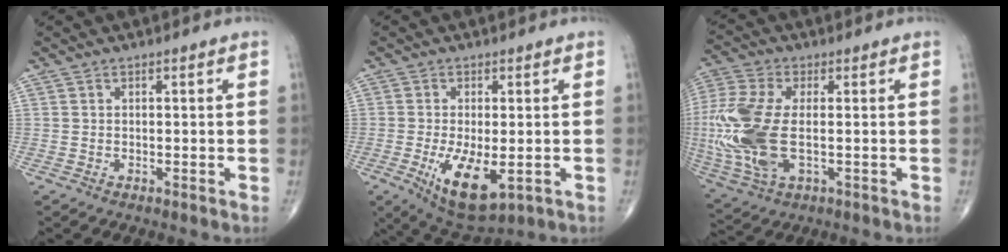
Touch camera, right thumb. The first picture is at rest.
{"total": 10.2, "force": [-2.7, 4.3, 8.8], "torque": [-0.149, -0.022, -0.032]}
{"total": 18.0, "force": [-1.3, 9.0, 15.6], "torque": [-0.391, -0.011, -0.017]}